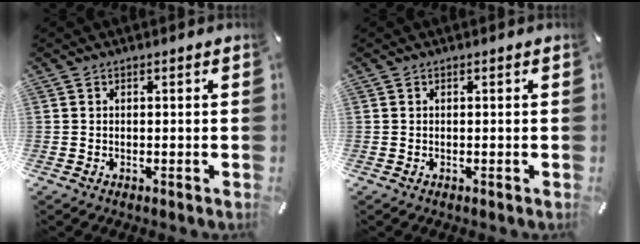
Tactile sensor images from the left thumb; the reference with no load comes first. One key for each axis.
{"total": 0.0}